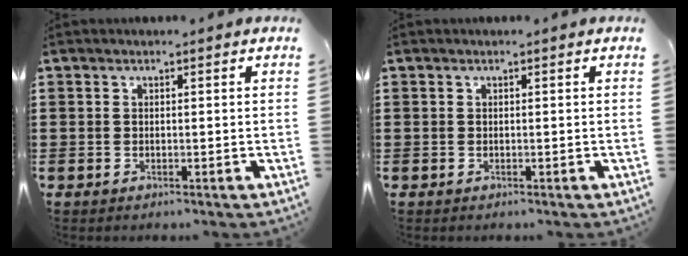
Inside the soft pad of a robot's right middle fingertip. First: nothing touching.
{"total": 0.0}